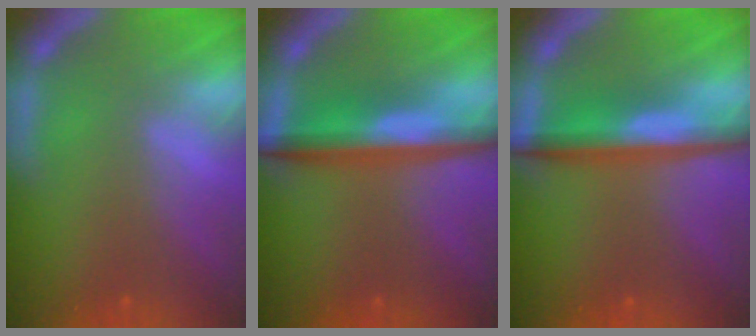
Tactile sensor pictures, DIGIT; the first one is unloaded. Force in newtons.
{"total": 6.0}
{"total": 5.5}